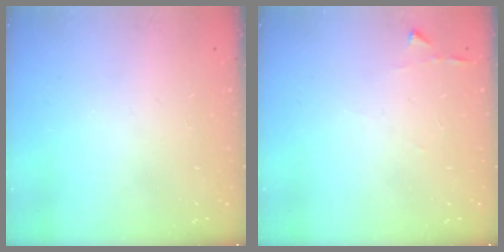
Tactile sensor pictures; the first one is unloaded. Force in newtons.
{"total": 2.9, "press": 2.9, "slide": 0.3}